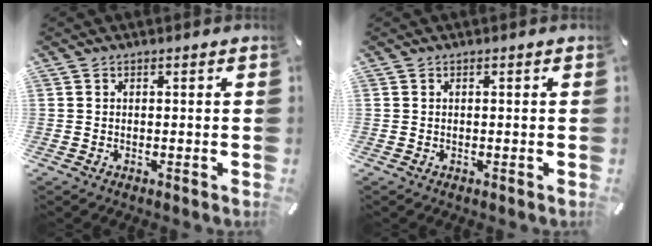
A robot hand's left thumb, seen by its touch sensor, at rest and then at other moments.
{"total": 0.0}